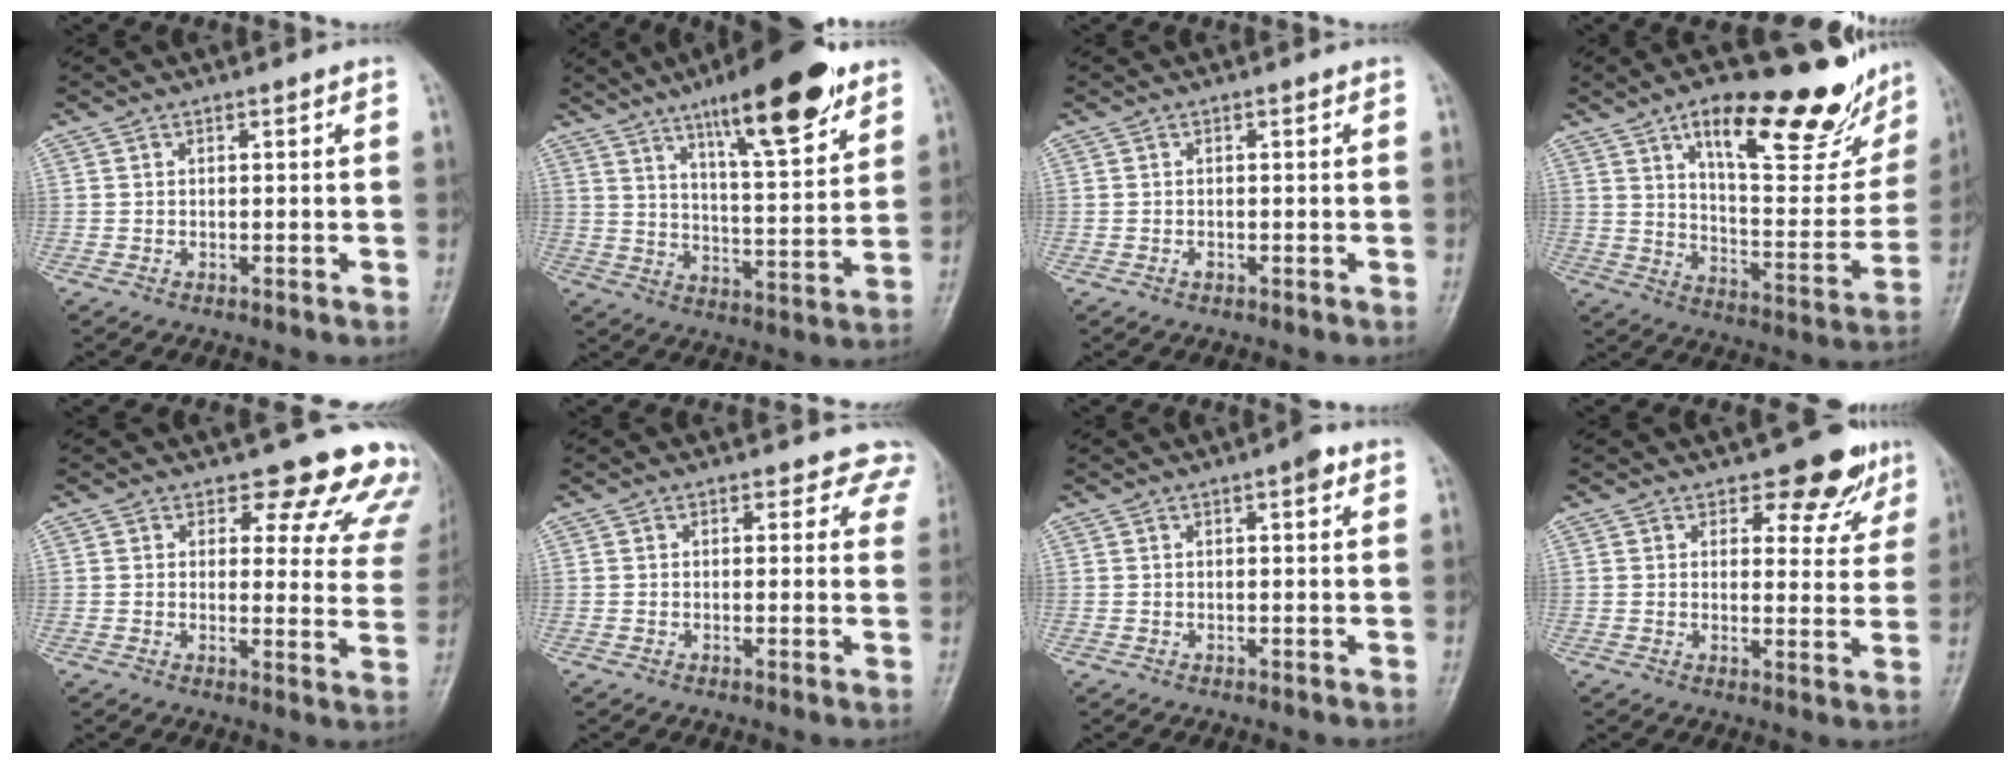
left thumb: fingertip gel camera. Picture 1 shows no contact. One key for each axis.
{"total": 16.3, "fx": 10.4, "fy": 4.2, "fz": 11.8, "tx": -0.149, "ty": -0.059, "tz": 0.163}
{"total": 0.6, "fx": -0.2, "fy": 0.4, "fz": 0.4, "tx": -0.003, "ty": 0.000, "tz": -0.006}
{"total": 25.1, "fx": 16.1, "fy": 8.4, "fz": 17.2, "tx": -0.188, "ty": -0.066, "tz": 0.243}
{"total": 14.4, "fx": 13.0, "fy": 5.3, "fz": 3.3, "tx": 0.022, "ty": -0.100, "tz": 0.116}
{"total": 4.9, "fx": 4.1, "fy": 2.7, "fz": 0.2, "tx": 0.042, "ty": -0.014, "tz": 0.017}
{"total": 2.3, "fx": 1.1, "fy": 0.7, "fz": 1.9, "tx": -0.022, "ty": 0.001, "tz": 0.011}
{"total": 7.6, "fx": 5.7, "fy": 3.9, "fz": 3.1, "tx": -0.006, "ty": -0.039, "tz": 0.064}